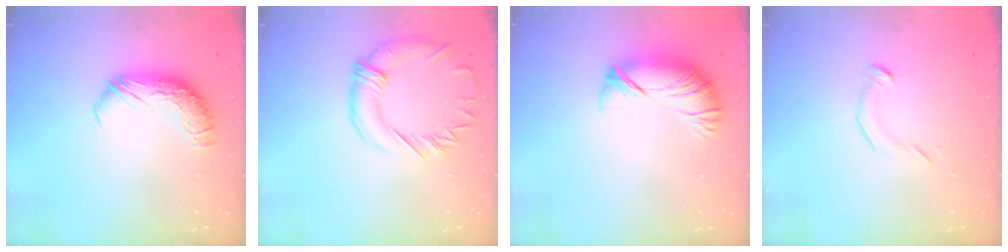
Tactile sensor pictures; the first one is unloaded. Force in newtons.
{"total": 1.9, "press": 1.6, "slide": 1.1}
{"total": 3.1, "press": 2.4, "slide": 2.0}
{"total": 5.6, "press": 5.6, "slide": 0.3}